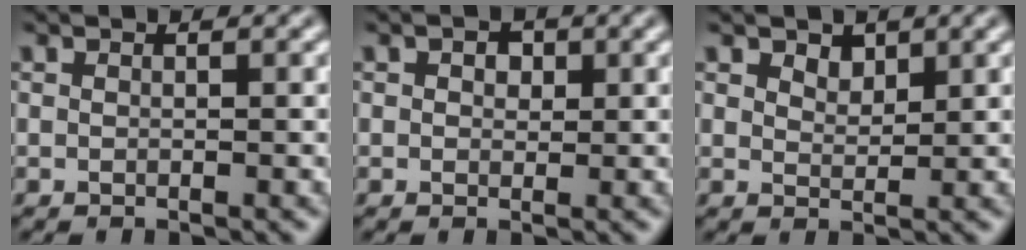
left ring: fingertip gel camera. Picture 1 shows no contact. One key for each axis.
{"total": 1.8, "fx": 0.8, "fy": 1.2, "fz": 1.0, "tx": -0.011, "ty": 0.001, "tz": 0.008}
{"total": 1.5, "fx": 1.1, "fy": 0.8, "fz": 0.6, "tx": -0.012, "ty": -0.001, "tz": 0.020}